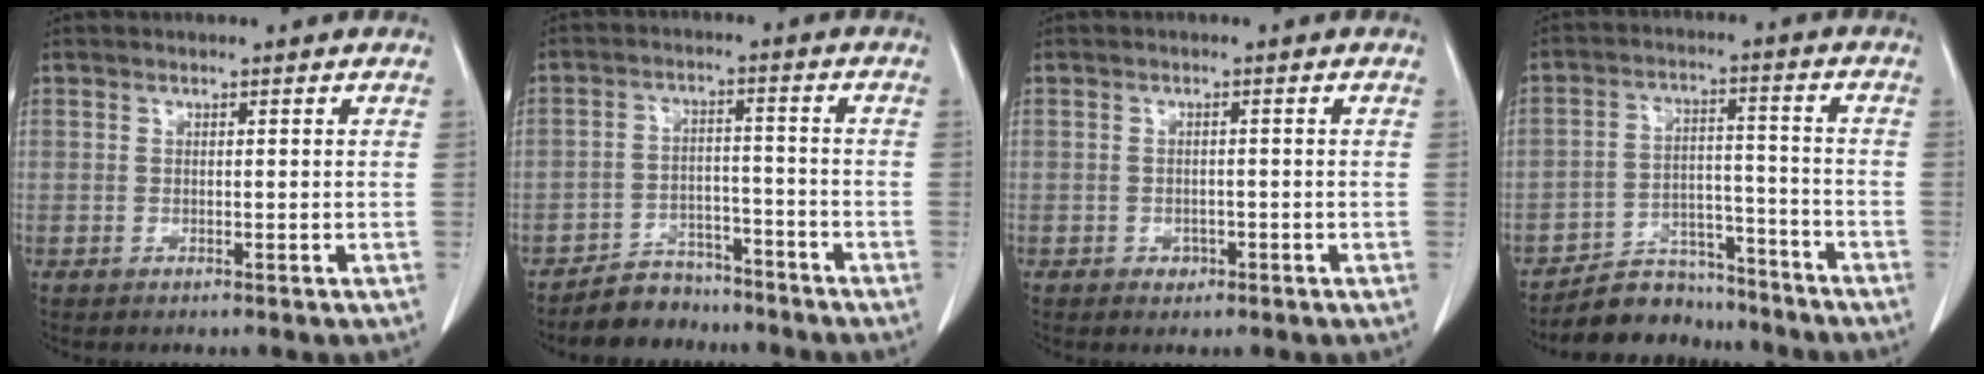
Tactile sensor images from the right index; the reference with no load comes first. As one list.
[{"total": 6.3, "force": [-5.5, 3.1, 0.0], "torque": [0.006, 0.012, -0.093]}, {"total": 1.5, "force": [-0.8, 1.2, 0.4], "torque": [-0.006, 0.005, -0.008]}, {"total": 9.3, "force": [-8.5, 3.7, 0.3], "torque": [0.006, 0.040, -0.140]}]